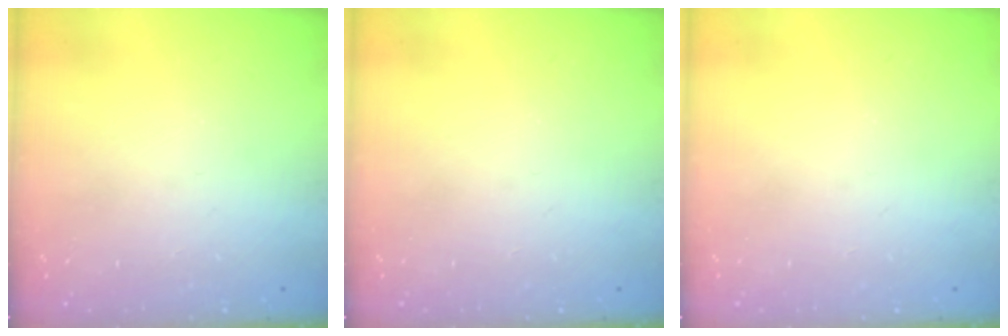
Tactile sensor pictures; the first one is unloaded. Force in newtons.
{"total": 0.0}
{"total": 0.0}